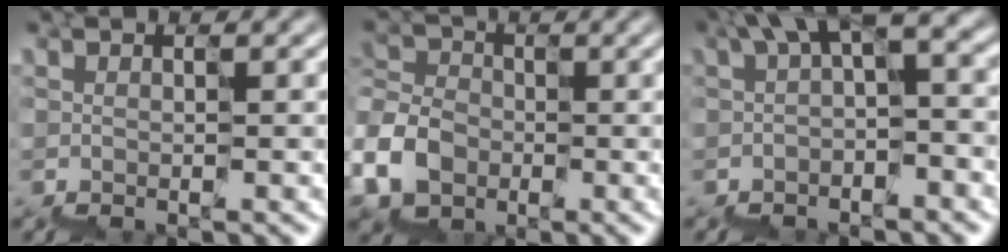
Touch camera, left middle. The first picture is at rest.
{"total": 4.6, "force": [-3.7, 2.5, -1.0], "torque": [0.007, -0.008, -0.080]}
{"total": 5.2, "force": [1.4, 1.9, 4.6], "torque": [-0.078, 0.013, 0.015]}